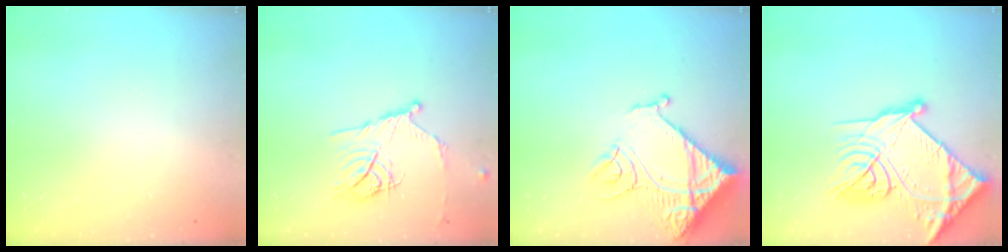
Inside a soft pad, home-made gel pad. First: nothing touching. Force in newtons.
{"total": 13.1, "press": 13.1, "slide": 1.0}
{"total": 16.9, "press": 16.9, "slide": 1.6}
{"total": 30.3, "press": 30.1, "slide": 3.2}